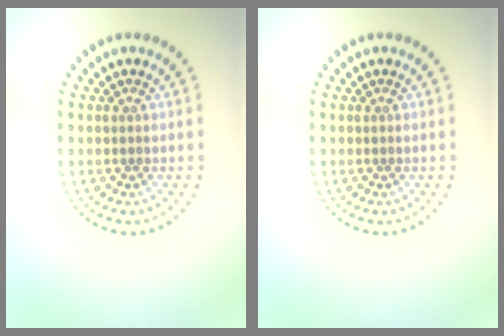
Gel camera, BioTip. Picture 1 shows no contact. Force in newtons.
{"total": 0.0}